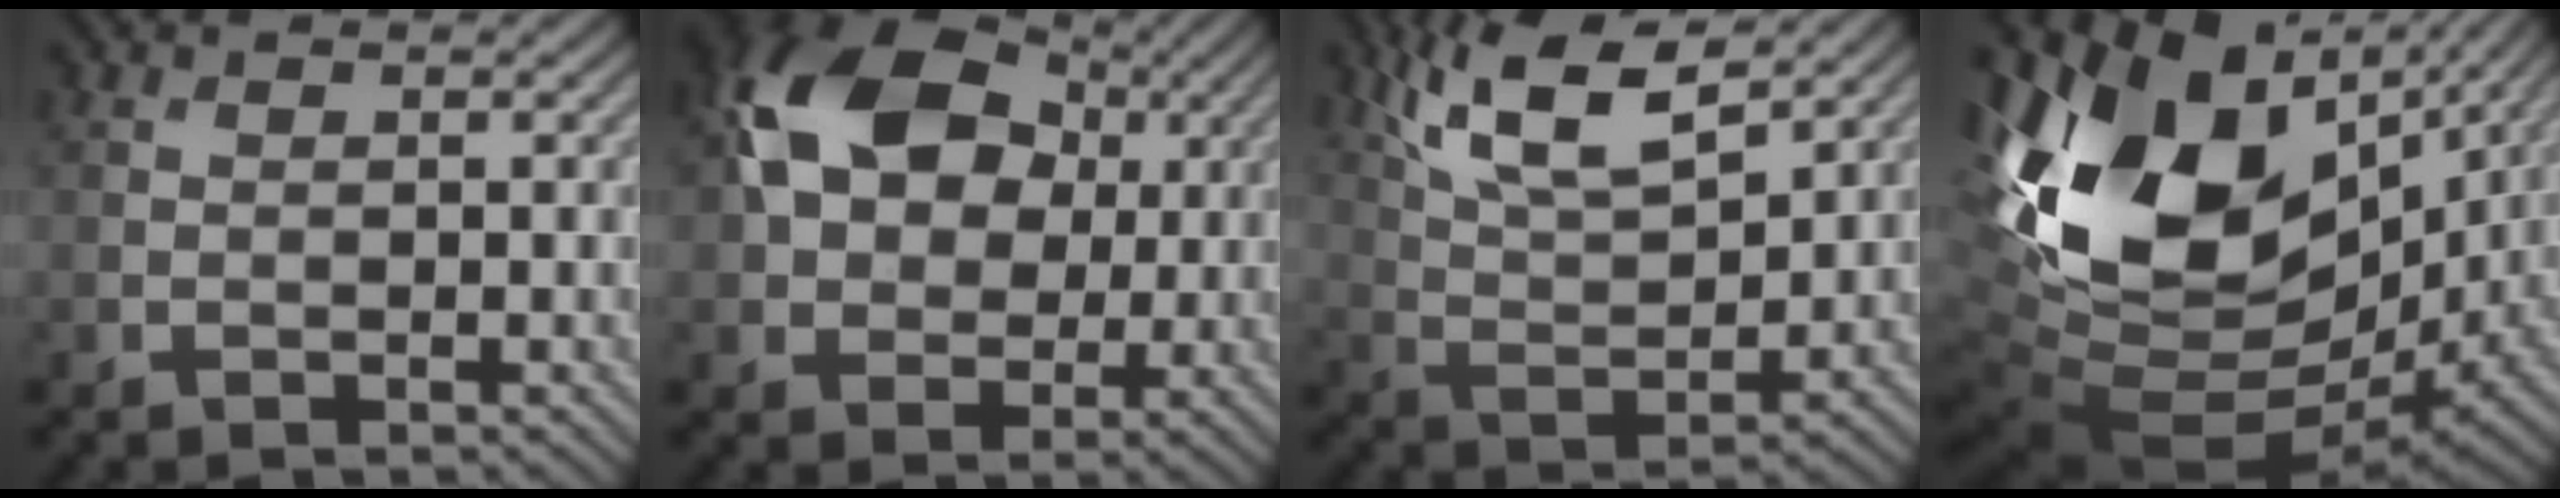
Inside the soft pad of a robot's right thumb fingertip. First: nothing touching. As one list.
[{"total": 14.5, "force": [3.6, 10.4, 9.4], "torque": [-0.189, 0.019, 0.056]}, {"total": 11.4, "force": [7.3, 3.6, 7.9], "torque": [-0.177, 0.010, 0.135]}, {"total": 18.8, "force": [4.7, 12.4, 13.4], "torque": [-0.315, -0.018, 0.102]}]